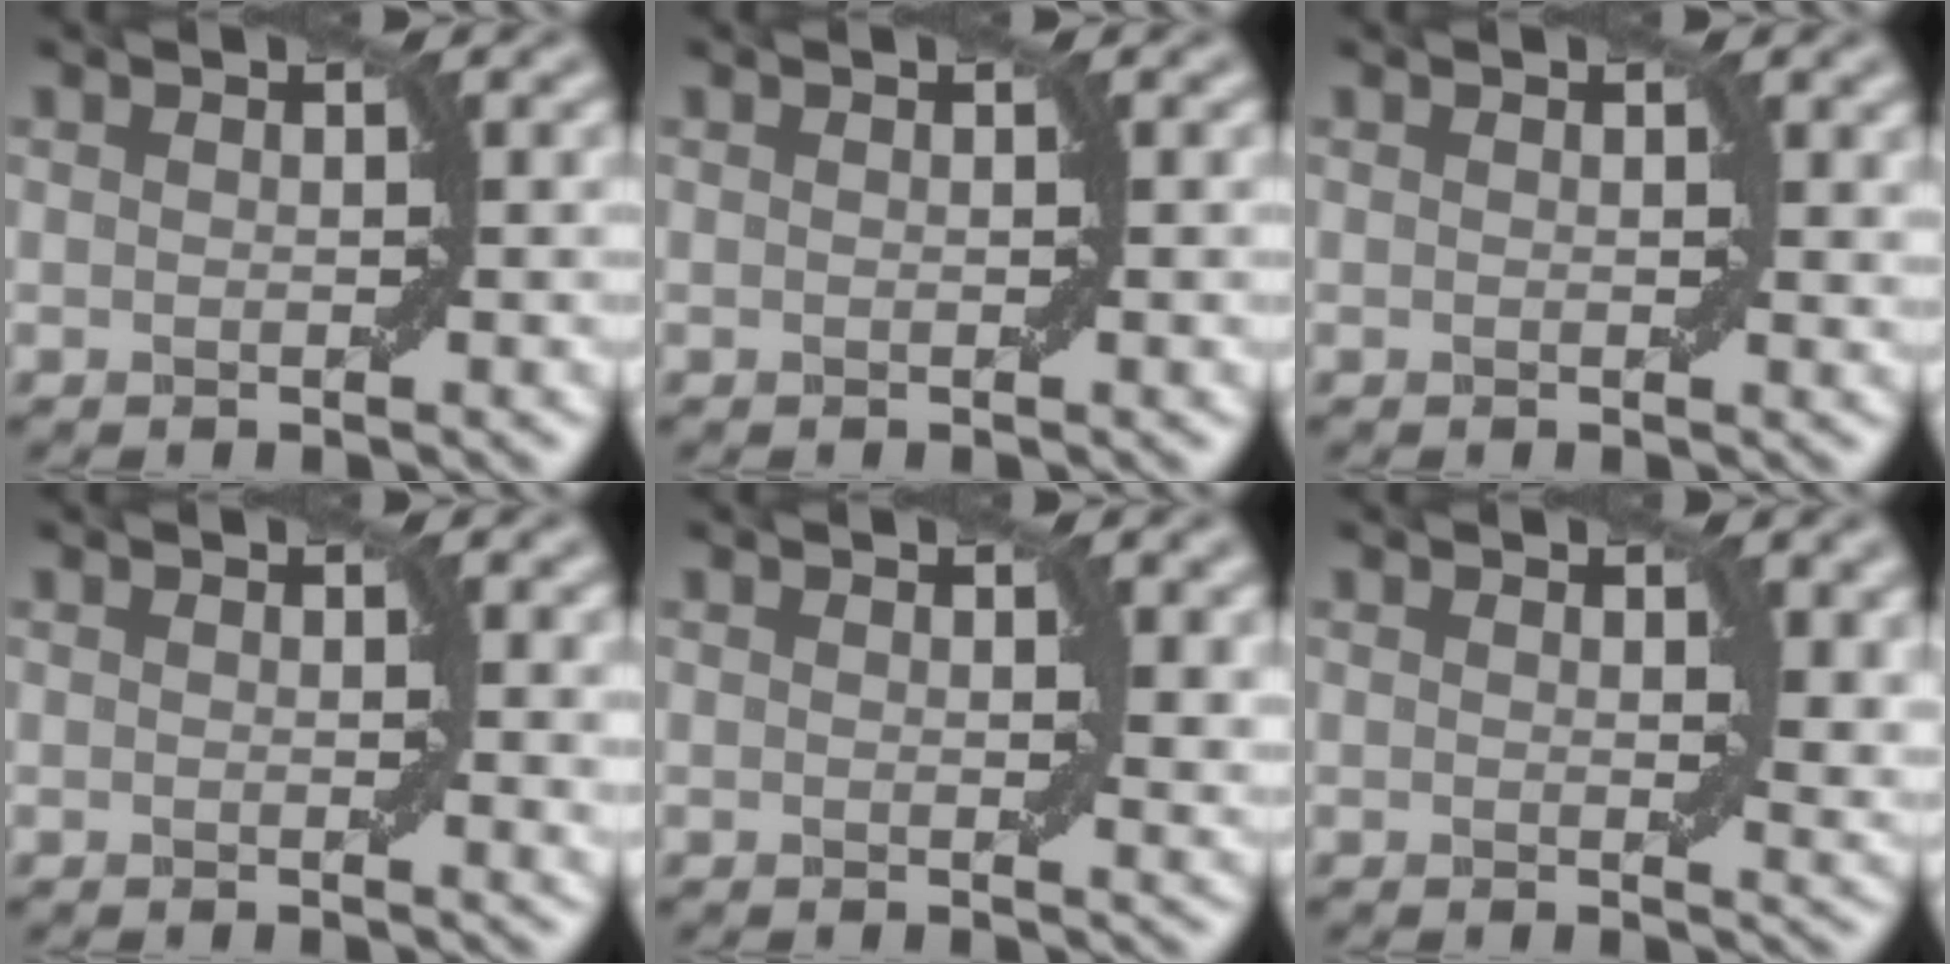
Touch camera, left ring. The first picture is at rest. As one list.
[{"total": 0.0}, {"total": 0.7, "force": [0.4, 0.4, 0.5], "torque": [-0.001, -0.004, 0.007]}, {"total": 1.1, "force": [0.5, 0.2, 1.0], "torque": [-0.007, -0.004, 0.007]}, {"total": 1.5, "force": [0.8, 0.6, 1.2], "torque": [-0.011, -0.006, 0.014]}, {"total": 2.7, "force": [1.1, 1.2, 2.1], "torque": [-0.024, -0.007, 0.019]}]